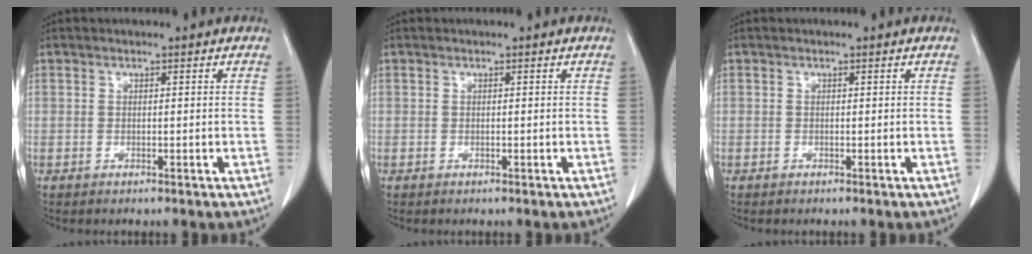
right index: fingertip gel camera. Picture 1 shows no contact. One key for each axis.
{"total": 0.0}
{"total": 0.0}